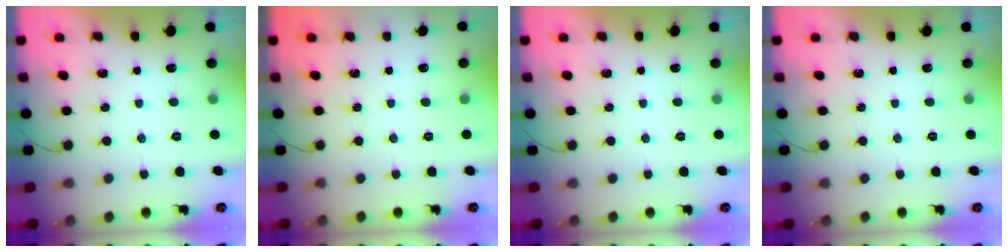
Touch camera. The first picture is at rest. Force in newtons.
{"total": 0.0}
{"total": 0.0}
{"total": 0.0}